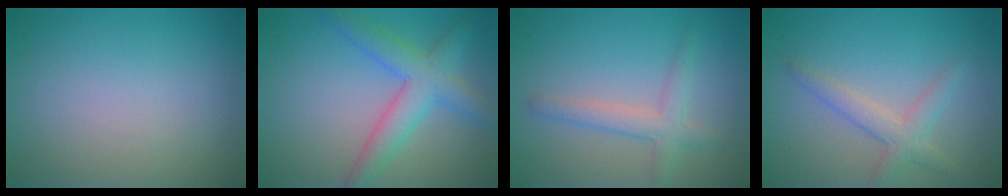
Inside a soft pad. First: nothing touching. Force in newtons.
{"total": 4.7, "press": 4.7, "slide": 0.2}
{"total": 3.5, "press": 3.5, "slide": 0.0}
{"total": 2.8, "press": 2.8, "slide": 0.2}